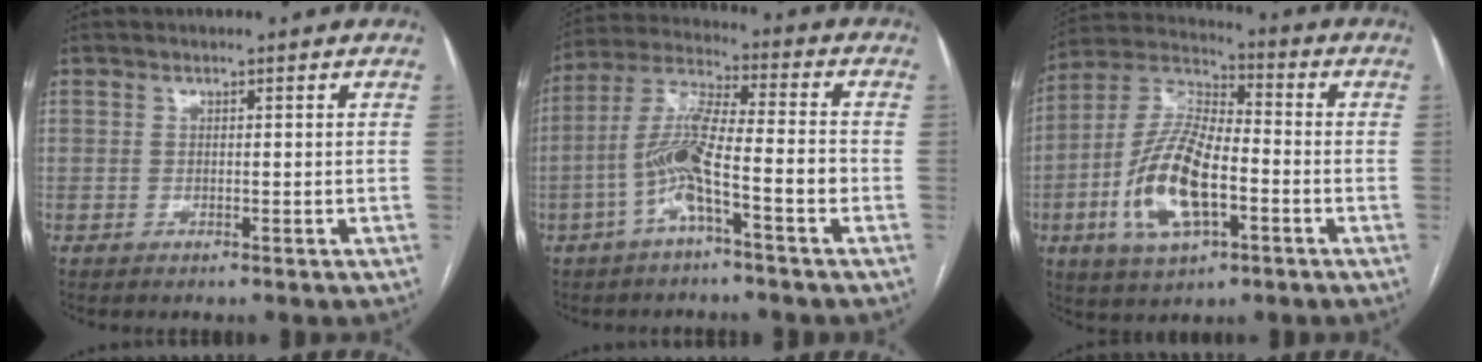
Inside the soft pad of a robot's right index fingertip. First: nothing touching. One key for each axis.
{"total": 10.4, "fx": -3.8, "fy": 1.0, "fz": 9.6, "tx": -0.194, "ty": 0.024, "tz": -0.074}
{"total": 15.2, "fx": -4.4, "fy": 5.7, "fz": 13.4, "tx": -0.284, "ty": 0.006, "tz": -0.080}